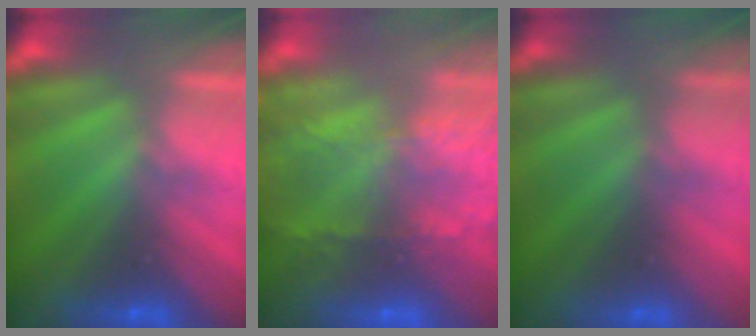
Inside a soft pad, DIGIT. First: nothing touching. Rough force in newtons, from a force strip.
{"total": 8.7}
{"total": 2.4}